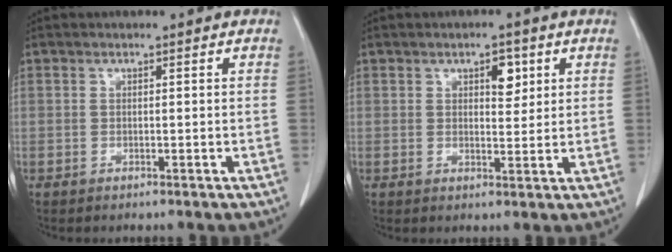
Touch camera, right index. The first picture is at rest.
{"total": 3.4, "force": [1.5, 1.5, 2.6], "torque": [-0.036, -0.001, 0.024]}